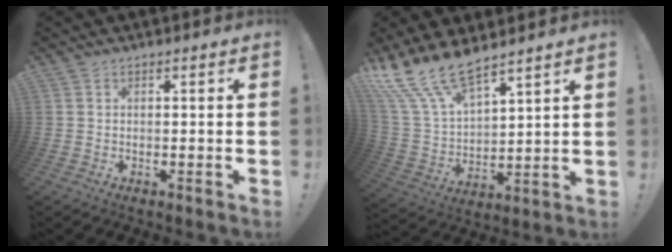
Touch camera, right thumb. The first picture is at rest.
{"total": 15.5, "force": [12.9, 5.0, 7.0], "torque": [-0.155, -0.094, 0.245]}